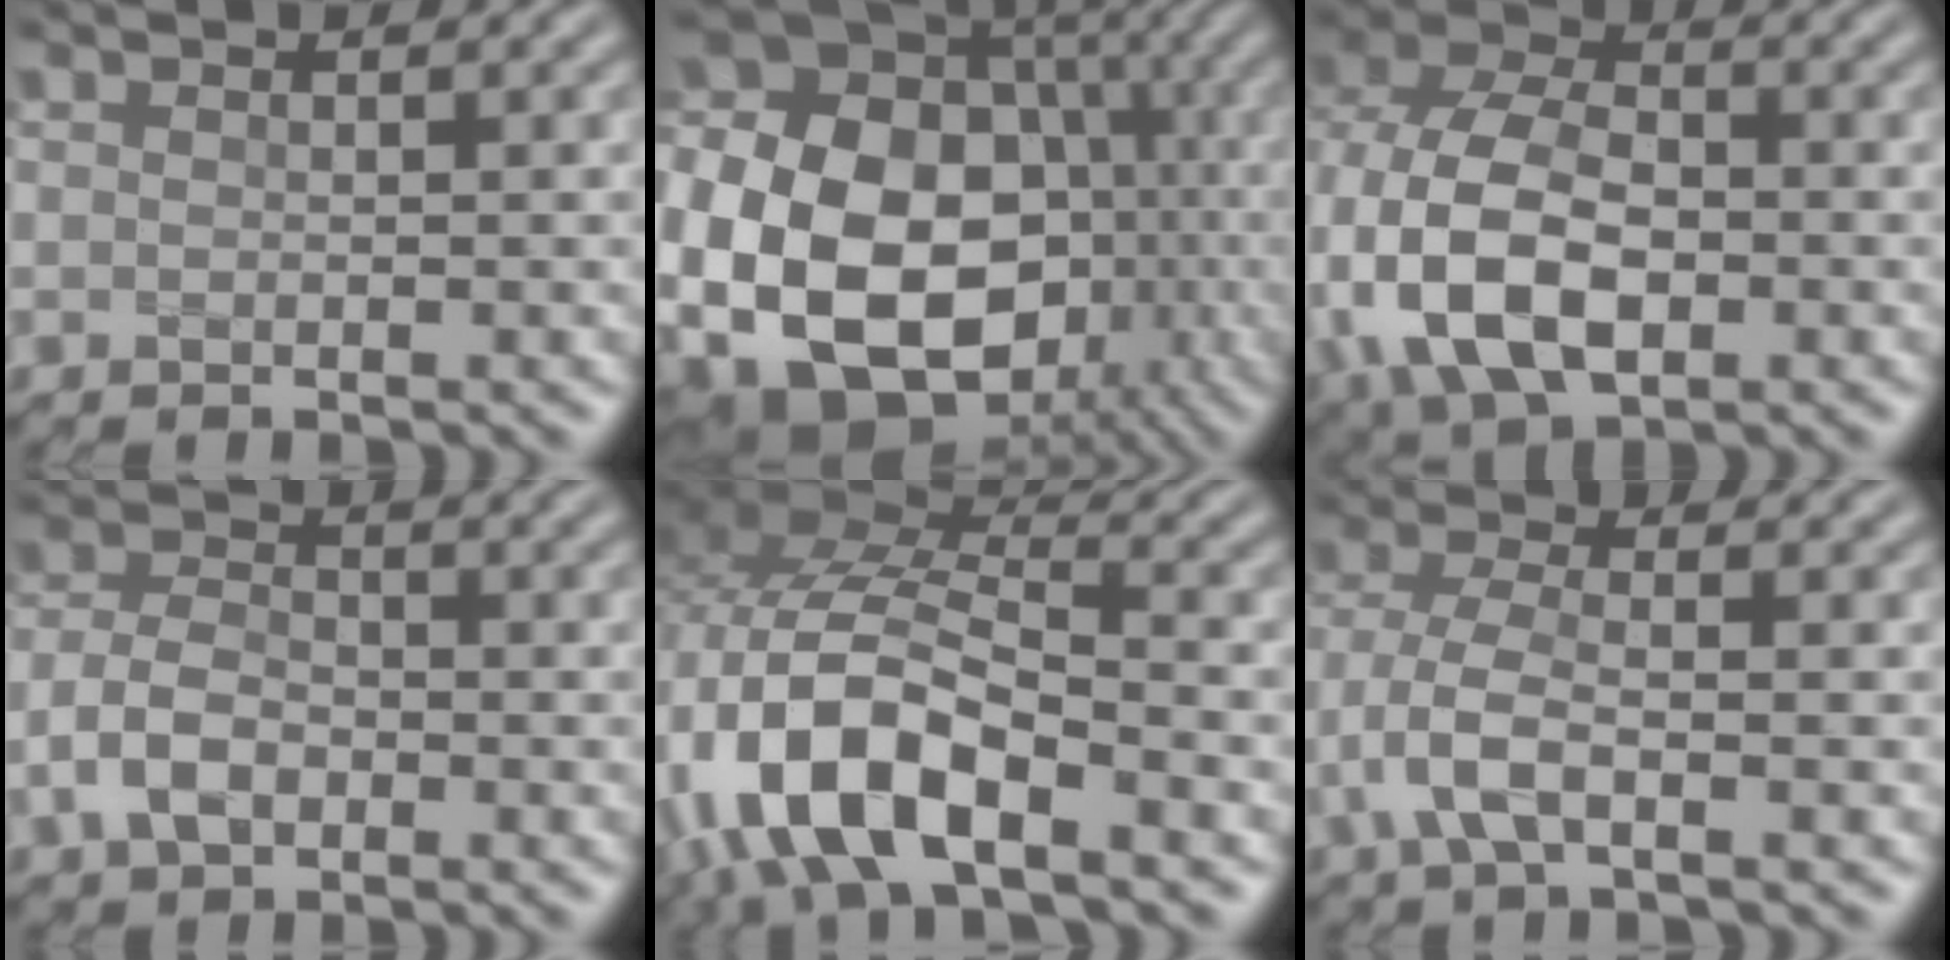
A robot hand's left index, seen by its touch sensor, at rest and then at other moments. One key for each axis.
{"total": 22.6, "fx": -3.9, "fy": 17.7, "fz": 13.4, "tx": -0.259, "ty": -0.020, "tz": -0.092}
{"total": 11.9, "fx": -2.3, "fy": 8.0, "fz": 8.6, "tx": -0.210, "ty": -0.016, "tz": -0.054}
{"total": 3.9, "fx": -1.6, "fy": 2.5, "fz": 2.5, "tx": -0.054, "ty": 0.004, "tz": -0.040}
{"total": 12.1, "fx": -5.5, "fy": 5.3, "fz": 9.4, "tx": -0.191, "ty": 0.001, "tz": -0.106}
{"total": 4.3, "fx": -1.6, "fy": 1.7, "fz": 3.6, "tx": -0.089, "ty": 0.002, "tz": -0.041}